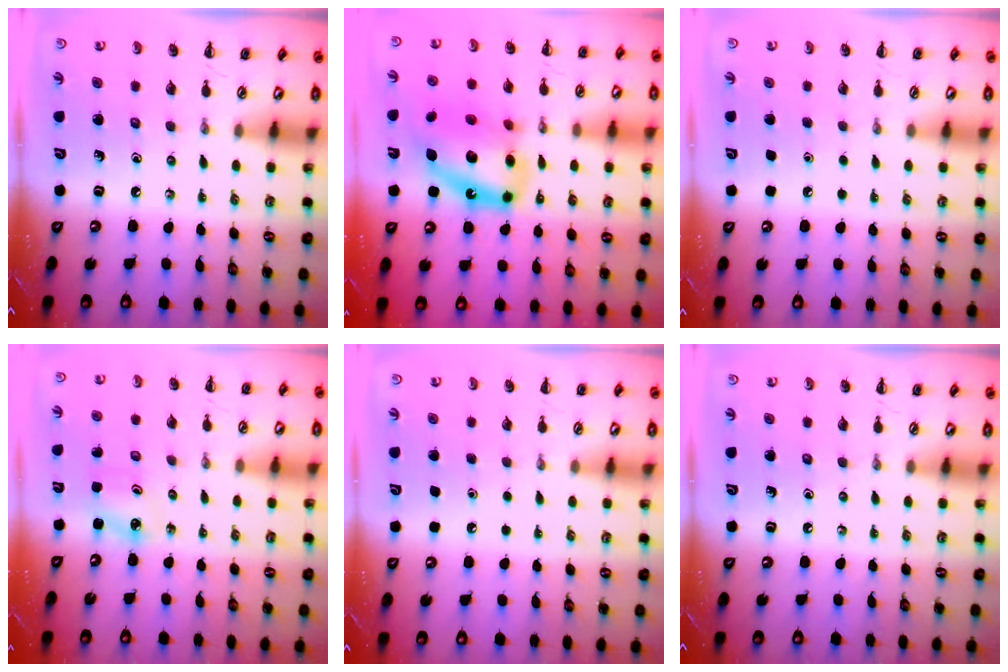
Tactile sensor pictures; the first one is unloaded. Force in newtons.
{"total": 15.3, "press": 14.8, "slide": 3.9}
{"total": 1.8, "press": 1.7, "slide": 0.1}
{"total": 2.2, "press": 2.2, "slide": 0.3}
{"total": 1.6, "press": 1.6, "slide": 0.1}
{"total": 0.0}